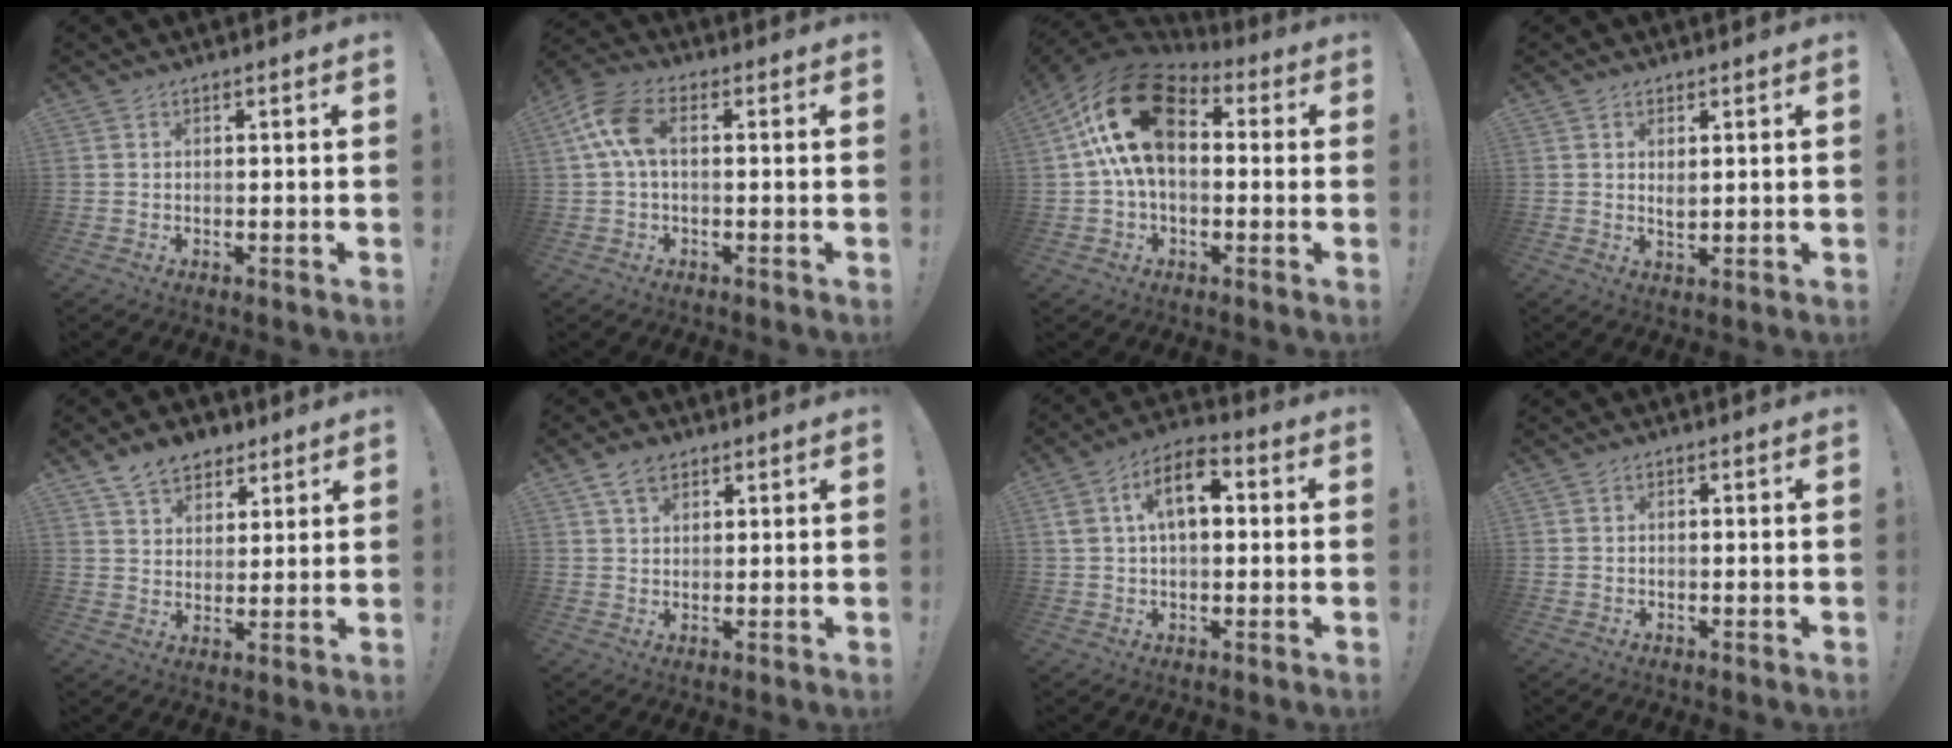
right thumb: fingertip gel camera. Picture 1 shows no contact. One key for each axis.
{"total": 9.4, "fx": 1.7, "fy": 4.9, "fz": 7.8, "tx": -0.162, "ty": 0.007, "tz": 0.036}
{"total": 20.4, "fx": 4.3, "fy": 12.3, "fz": 15.7, "tx": -0.291, "ty": 0.007, "tz": 0.080}
{"total": 2.1, "fx": 1.1, "fy": 1.1, "fz": 1.5, "tx": -0.016, "ty": -0.008, "tz": 0.017}
{"total": 9.3, "fx": 6.5, "fy": 5.8, "fz": 3.0, "tx": -0.047, "ty": -0.033, "tz": 0.127}
{"total": 5.0, "fx": 3.1, "fy": 3.0, "fz": 2.5, "tx": -0.043, "ty": -0.007, "tz": 0.058}
{"total": 11.1, "fx": 2.5, "fy": 6.3, "fz": 8.8, "tx": -0.149, "ty": 0.010, "tz": 0.045}
{"total": 0.9, "fx": -0.6, "fy": 0.6, "fz": 0.3, "tx": -0.007, "ty": 0.003, "tz": -0.009}